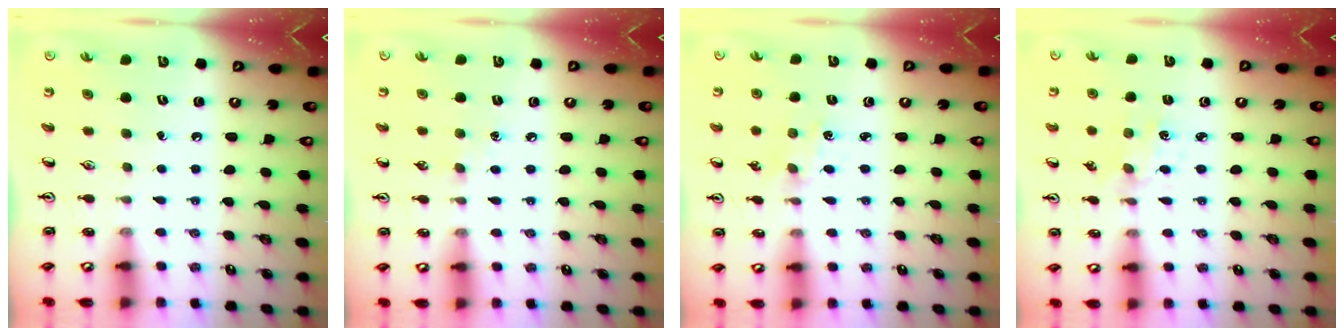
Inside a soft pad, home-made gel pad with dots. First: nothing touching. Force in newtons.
{"total": 4.7, "press": 4.7, "slide": 0.7}
{"total": 0.7, "press": 0.7, "slide": 0.2}
{"total": 2.0, "press": 1.9, "slide": 0.4}